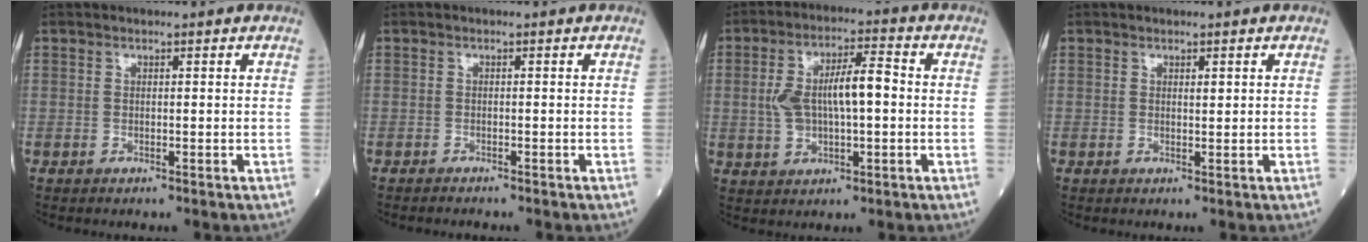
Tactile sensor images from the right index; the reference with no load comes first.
{"total": 1.1, "force": [-1.1, 0.1, 0.2], "torque": [-0.008, -0.002, -0.015]}
{"total": 9.5, "force": [0.3, 3.2, 9.0], "torque": [-0.178, 0.023, 0.008]}
{"total": 0.6, "force": [0.3, 0.2, 0.5], "torque": [-0.010, -0.003, 0.005]}